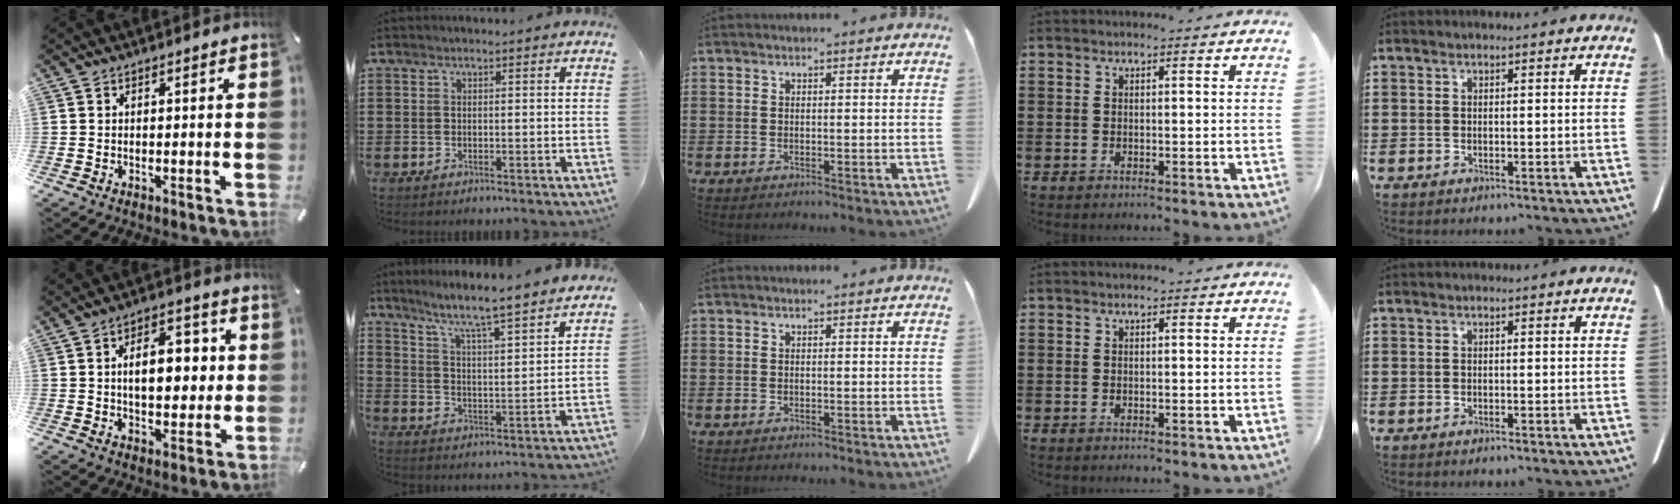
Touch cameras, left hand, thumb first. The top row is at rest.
{"thumb": {"total": 11.5, "force": [1.4, 7.1, 9.0], "torque": [-0.119, 0.000, 0.019]}, "index": {"total": 5.6, "force": [5.1, -1.0, 2.2], "torque": [-0.067, -0.047, 0.077]}}